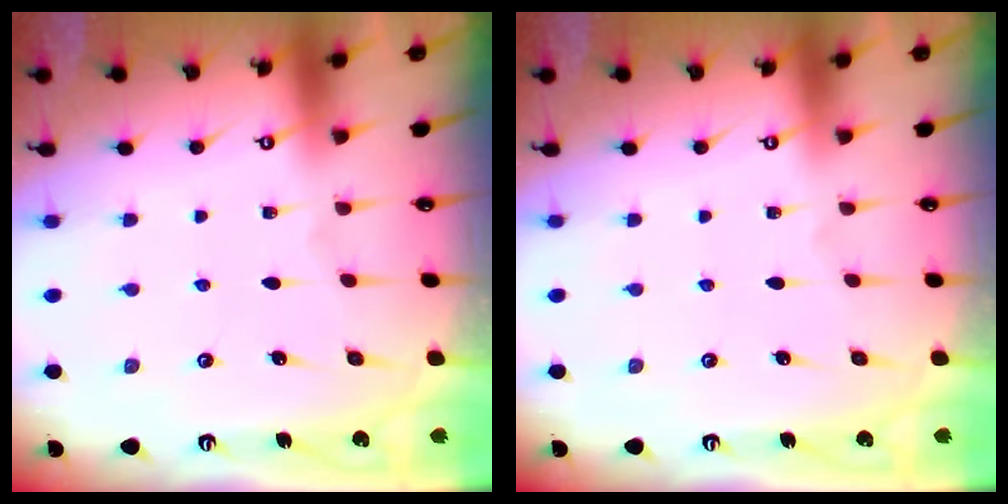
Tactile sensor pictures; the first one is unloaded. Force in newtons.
{"total": 0.0}